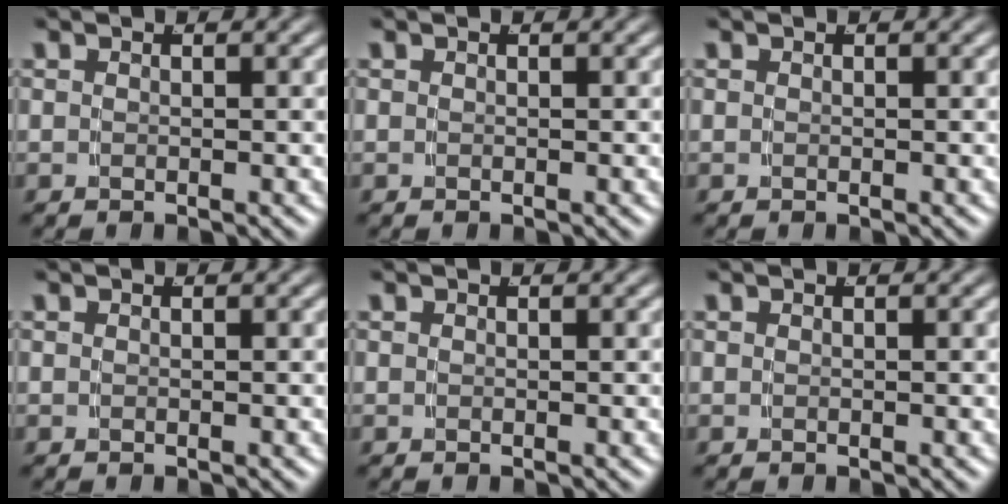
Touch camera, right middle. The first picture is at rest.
{"total": 0.0}
{"total": 0.0}
{"total": 0.0}
{"total": 0.0}
{"total": 0.0}